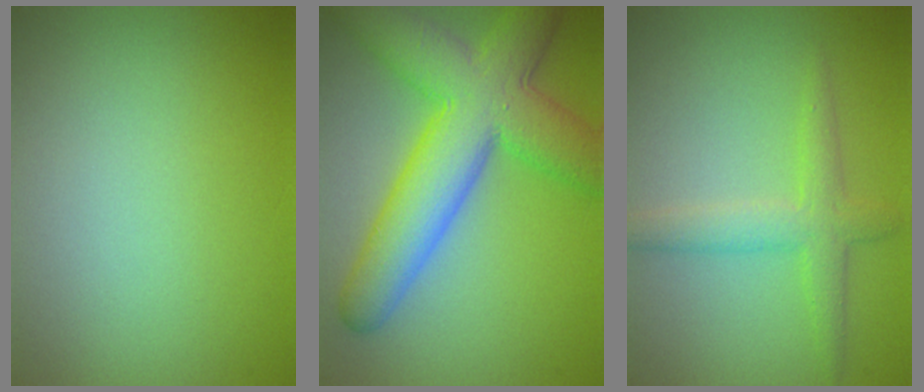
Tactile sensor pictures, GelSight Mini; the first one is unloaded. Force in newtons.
{"total": 9.5, "press": 9.5, "slide": 0.3}
{"total": 2.8, "press": 2.8, "slide": 0.1}